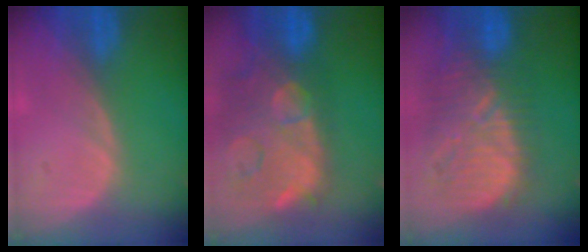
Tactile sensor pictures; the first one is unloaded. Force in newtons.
{"total": 15.0, "press": 11.9, "slide": 9.0}
{"total": 12.0, "press": 11.3, "slide": 4.1}